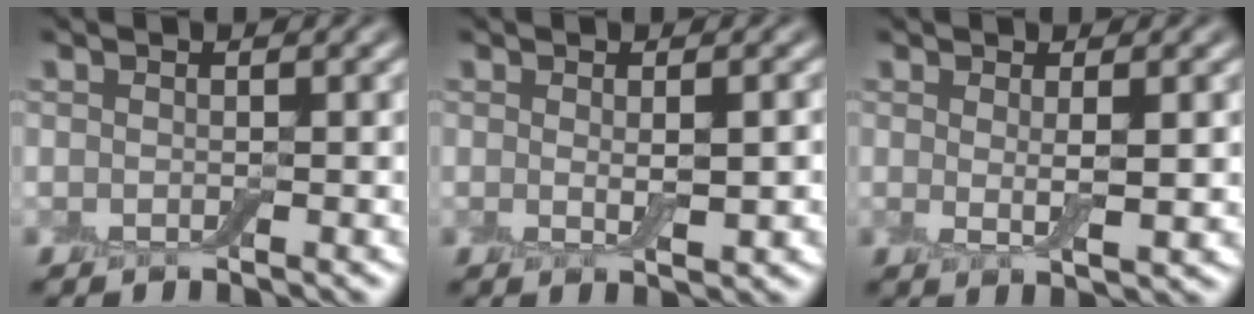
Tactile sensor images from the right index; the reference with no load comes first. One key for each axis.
{"total": 2.3, "fx": 0.2, "fy": 0.4, "fz": 2.3, "tx": -0.039, "ty": -0.006, "tz": 0.003}
{"total": 2.5, "fx": 0.5, "fy": 0.5, "fz": 2.4, "tx": -0.041, "ty": -0.012, "tz": 0.012}